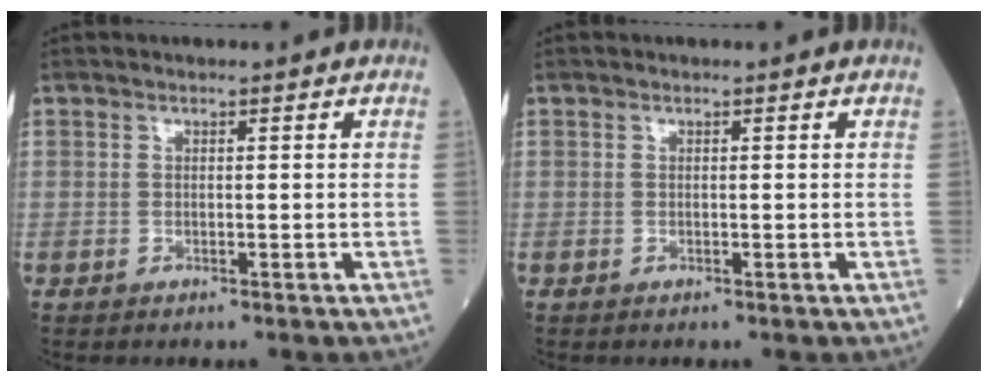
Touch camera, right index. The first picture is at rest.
{"total": 0.0}